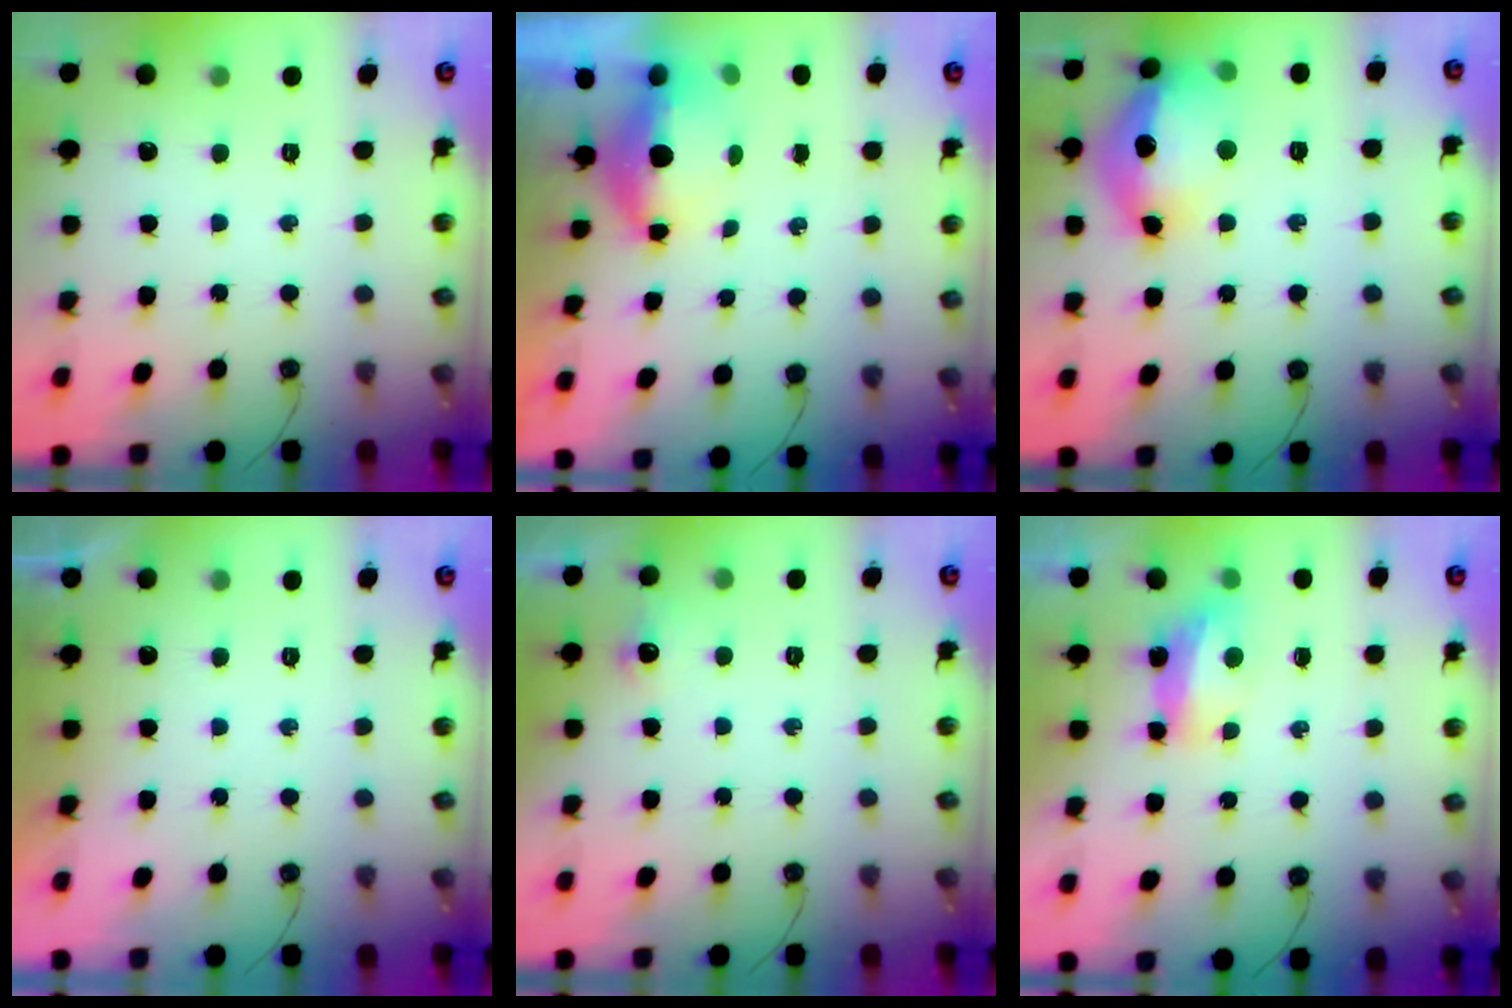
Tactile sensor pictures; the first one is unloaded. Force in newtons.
{"total": 14.0, "press": 6.9, "slide": 12.2}
{"total": 17.8, "press": 17.7, "slide": 1.6}
{"total": 0.0}
{"total": 6.1, "press": 6.0, "slide": 1.0}
{"total": 6.9, "press": 6.9, "slide": 0.5}